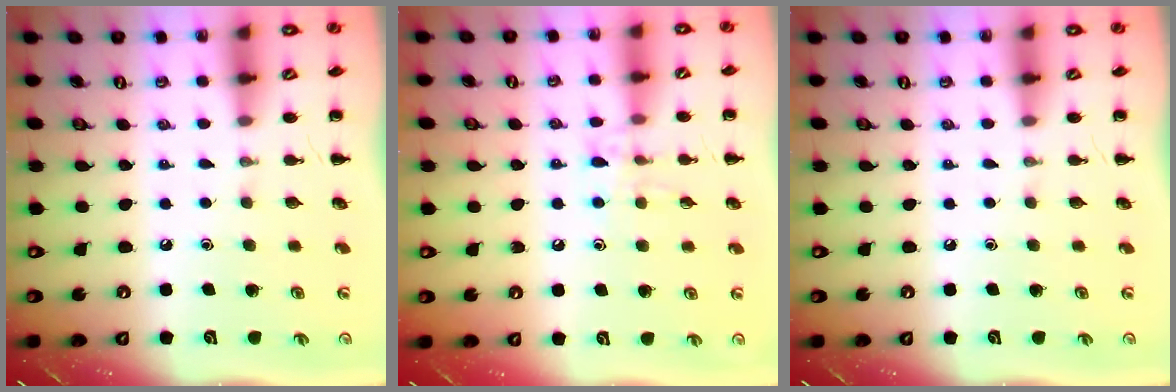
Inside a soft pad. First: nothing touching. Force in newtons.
{"total": 8.4, "press": 8.3, "slide": 1.5}
{"total": 0.0}